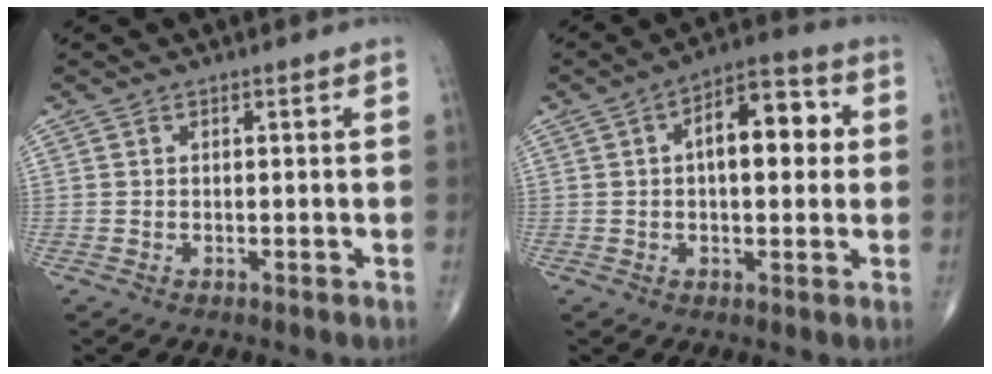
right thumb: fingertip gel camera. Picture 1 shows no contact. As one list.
[{"total": 11.6, "force": [1.7, 5.8, 9.9], "torque": [-0.120, 0.022, 0.018]}]